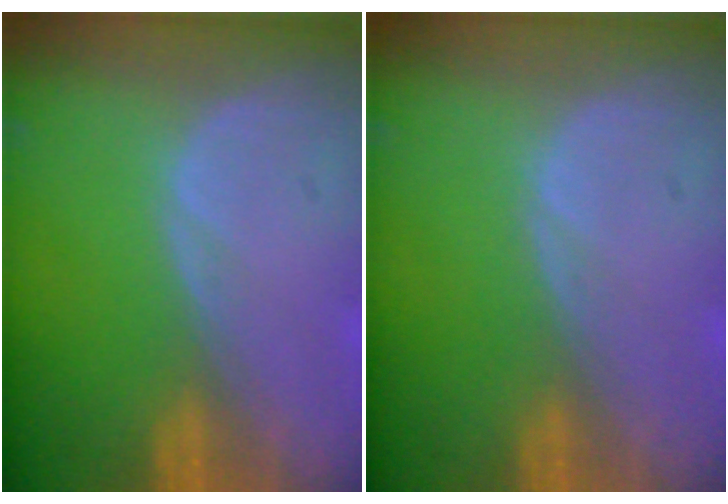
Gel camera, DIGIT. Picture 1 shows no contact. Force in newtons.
{"total": 0.0}